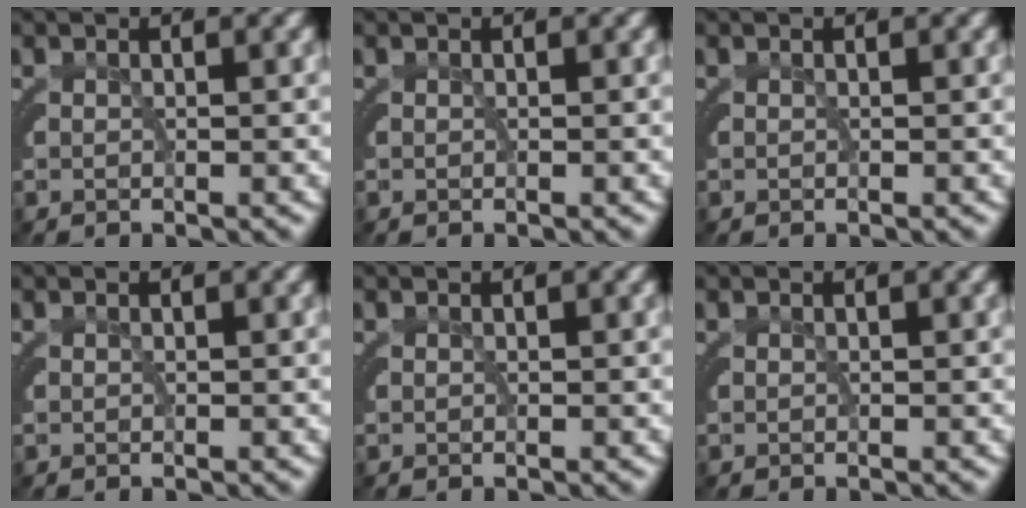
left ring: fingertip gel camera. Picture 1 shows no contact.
{"total": 0.0}
{"total": 0.0}
{"total": 0.0}
{"total": 0.0}
{"total": 0.0}